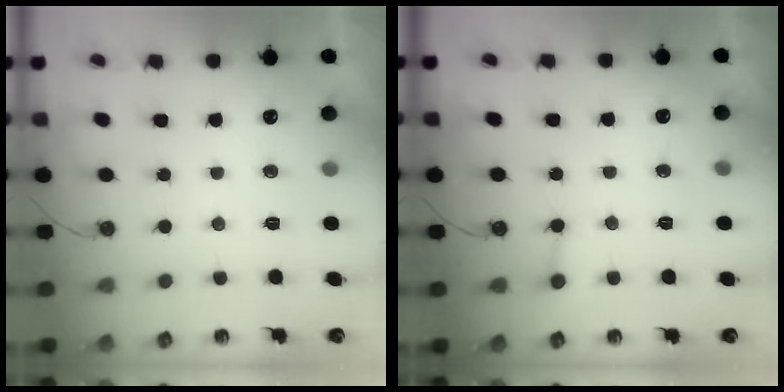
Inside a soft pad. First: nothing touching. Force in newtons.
{"total": 3.6, "press": 3.6, "slide": 0.4}